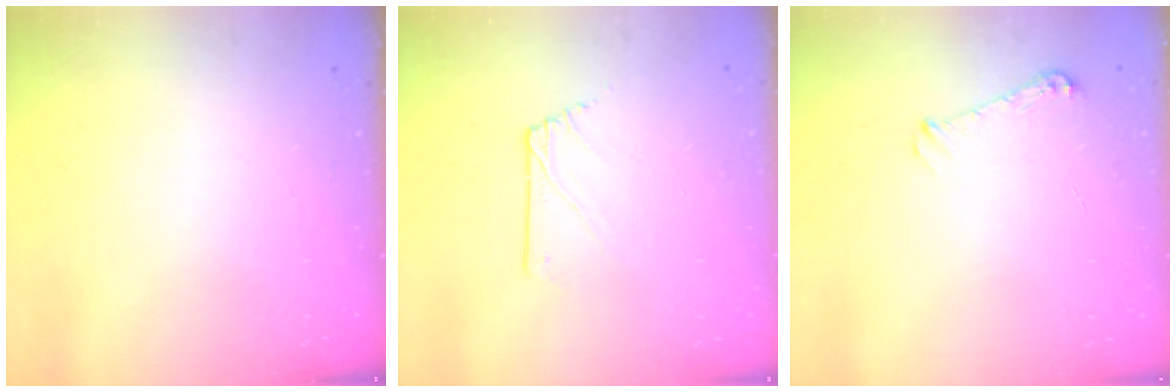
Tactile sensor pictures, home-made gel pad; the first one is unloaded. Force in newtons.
{"total": 3.0, "press": 2.9, "slide": 0.5}
{"total": 5.4, "press": 5.4, "slide": 0.5}